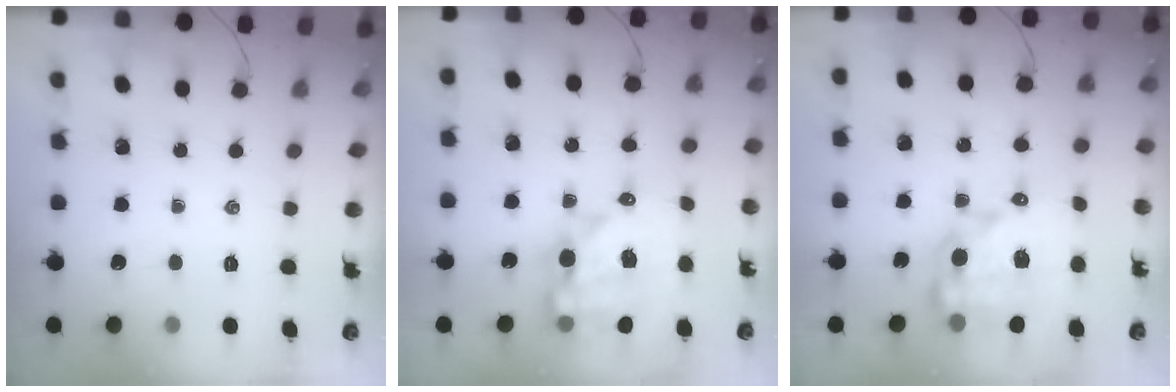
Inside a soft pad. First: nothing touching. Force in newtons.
{"total": 13.3, "press": 12.9, "slide": 3.1}
{"total": 14.5, "press": 14.1, "slide": 3.3}